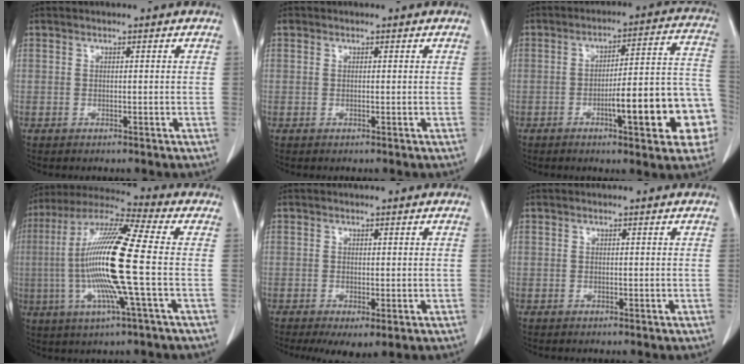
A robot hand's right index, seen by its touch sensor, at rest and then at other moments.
{"total": 0.0}
{"total": 15.5, "force": [-5.1, 2.5, 14.4], "torque": [-0.146, 0.033, -0.063]}
{"total": 17.4, "force": [-1.8, 0.0, 17.3], "torque": [-0.353, -0.004, -0.048]}
{"total": 3.7, "force": [-1.6, 1.4, 3.1], "torque": [-0.044, -0.010, -0.016]}
{"total": 0.0}